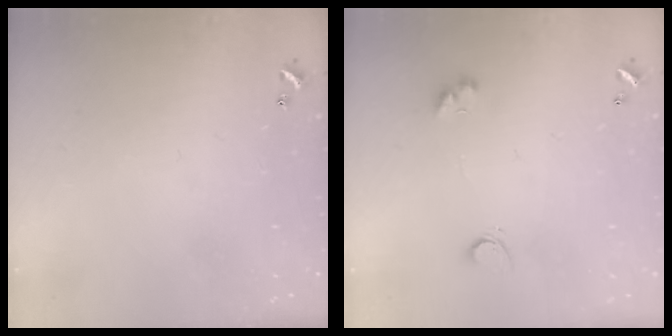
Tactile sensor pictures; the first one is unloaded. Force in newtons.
{"total": 2.9, "press": 2.6, "slide": 1.3}